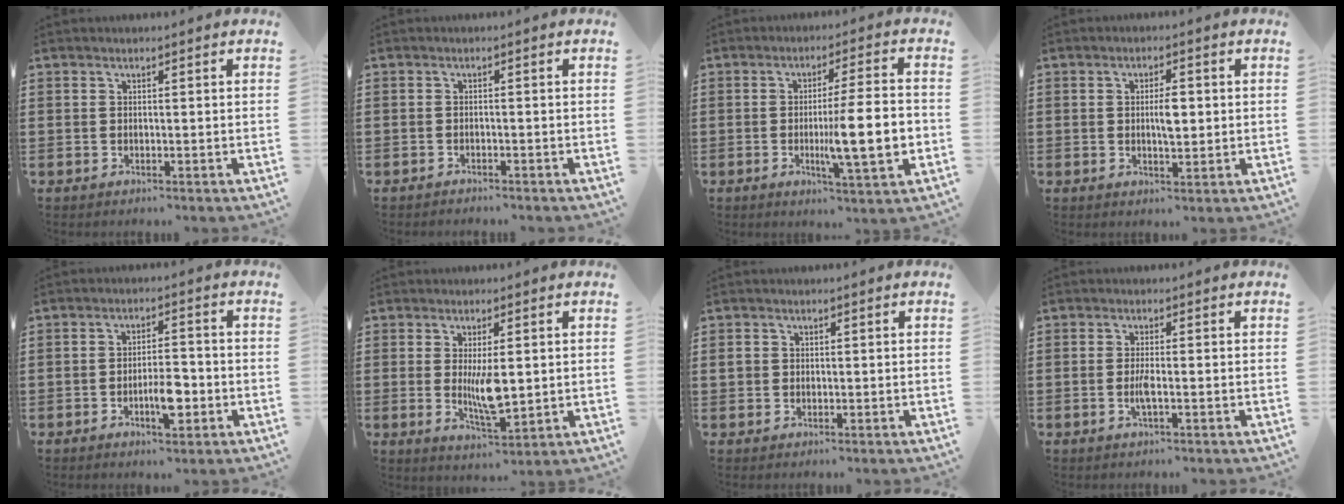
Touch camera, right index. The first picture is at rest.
{"total": 1.1, "force": [-1.1, 0.1, 0.0], "torque": [-0.003, 0.002, -0.023]}
{"total": 11.4, "force": [-1.9, 1.7, 11.1], "torque": [-0.173, -0.009, -0.035]}
{"total": 4.0, "force": [0.3, 1.3, 3.7], "torque": [-0.063, 0.001, 0.001]}
{"total": 5.4, "force": [-2.0, 2.1, 4.6], "torque": [-0.082, 0.005, -0.035]}
{"total": 6.1, "force": [0.0, 2.0, 5.8], "torque": [-0.109, -0.009, -0.006]}
{"total": 1.5, "force": [0.2, 1.4, 0.6], "torque": [-0.016, 0.007, 0.002]}
{"total": 2.5, "force": [-0.7, 0.3, 2.4], "torque": [-0.052, -0.006, -0.015]}